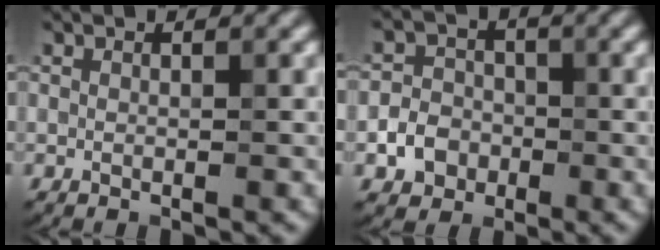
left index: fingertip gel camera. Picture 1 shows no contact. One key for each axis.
{"total": 3.1, "fx": -1.2, "fy": 2.6, "fz": 1.1, "tx": -0.010, "ty": 0.004, "tz": -0.026}